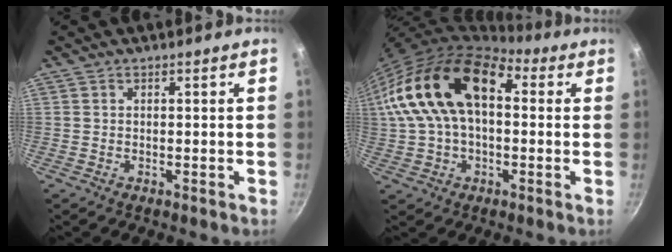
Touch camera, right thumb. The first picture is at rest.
{"total": 20.9, "force": [3.4, 12.7, 16.2], "torque": [-0.291, 0.042, 0.046]}